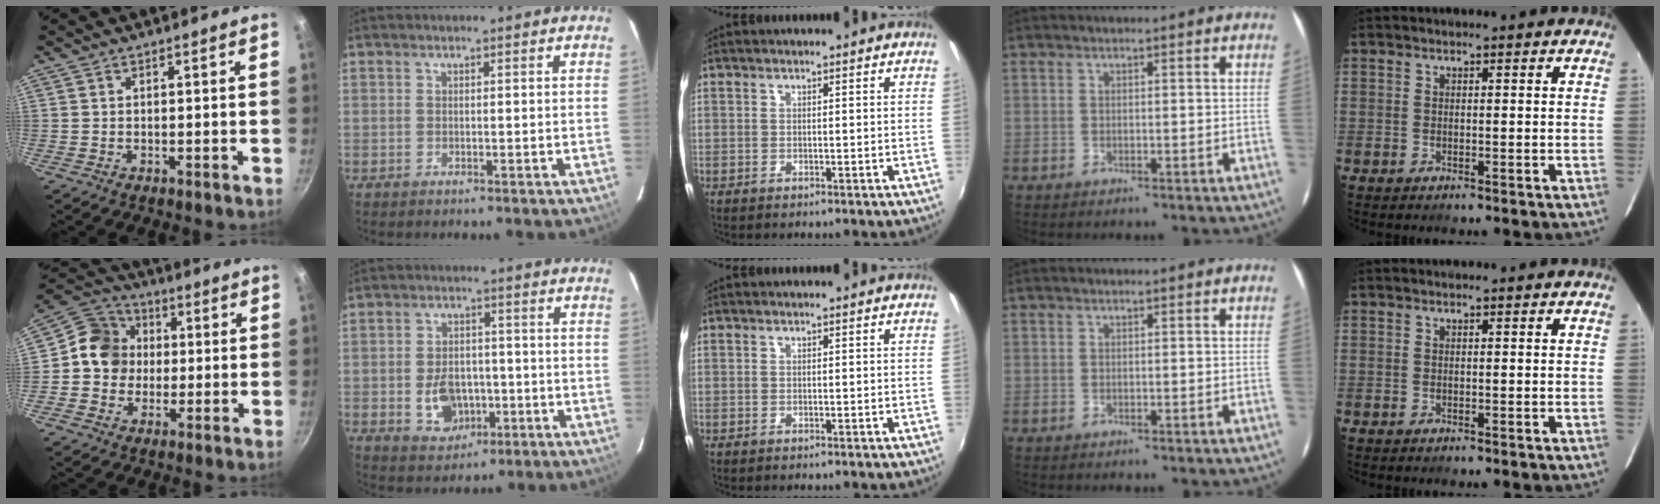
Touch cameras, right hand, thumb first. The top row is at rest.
{"thumb": {"total": 10.6, "force": [0.2, 9.6, 4.4], "torque": [-0.040, 0.021, -0.020]}, "index": {"total": 8.4, "force": [-2.4, 6.2, 5.0], "torque": [-0.103, 0.005, -0.026]}}